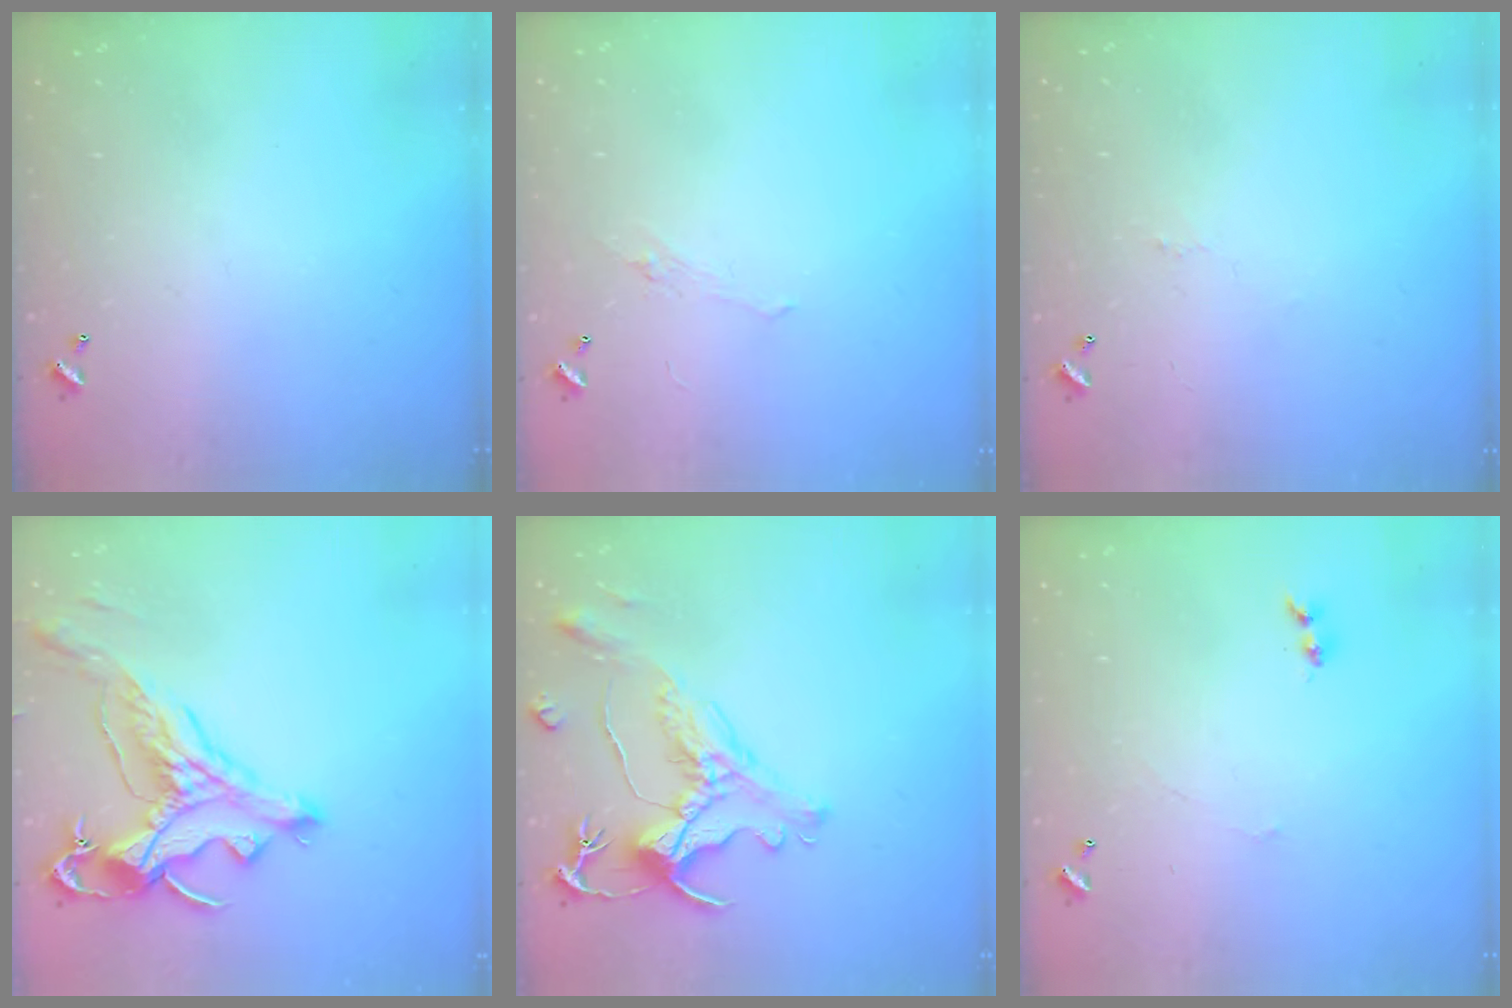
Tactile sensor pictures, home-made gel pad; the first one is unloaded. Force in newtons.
{"total": 0.9, "press": 0.5, "slide": 0.7}
{"total": 1.6, "press": 1.5, "slide": 0.5}
{"total": 3.2, "press": 2.8, "slide": 1.6}
{"total": 2.8, "press": 2.5, "slide": 1.3}
{"total": 1.2, "press": 1.1, "slide": 0.3}